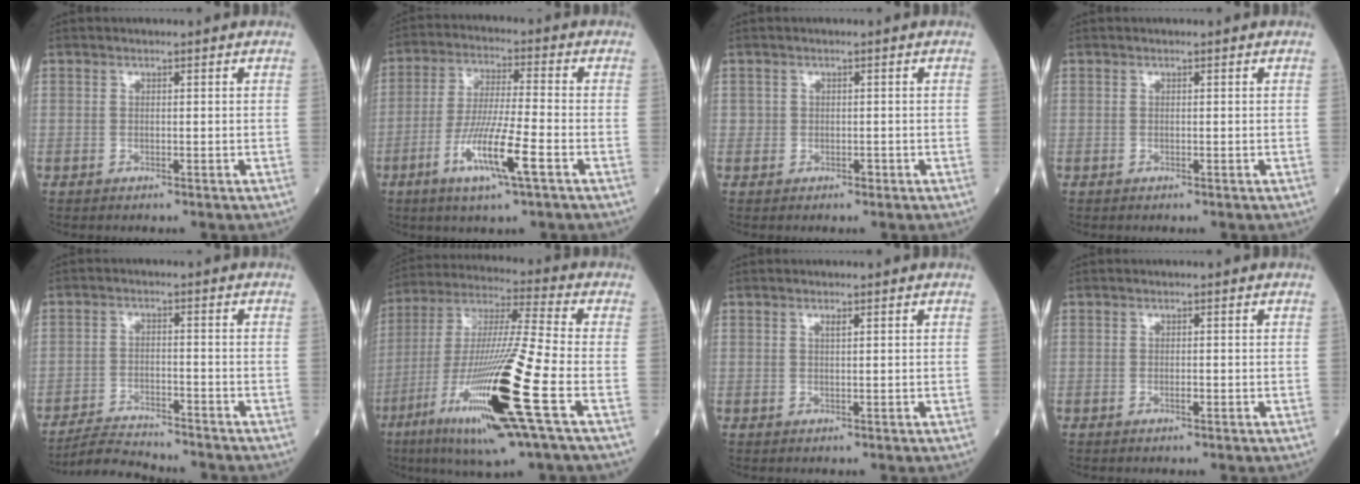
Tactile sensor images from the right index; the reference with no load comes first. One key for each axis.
{"total": 10.5, "fx": -4.5, "fy": 0.3, "fz": 9.5, "tx": -0.186, "ty": -0.014, "tz": -0.083}
{"total": 0.9, "fx": -0.2, "fy": 0.9, "fz": 0.2, "tx": -0.001, "ty": 0.004, "tz": -0.001}
{"total": 0.0}
{"total": 7.8, "fx": -7.6, "fy": 0.1, "fz": 1.9, "tx": -0.031, "ty": -0.010, "tz": -0.129}
{"total": 22.0, "fx": -8.1, "fy": 0.2, "fz": 20.4, "tx": -0.404, "ty": -0.037, "tz": -0.151}
{"total": 0.7, "fx": 0.4, "fy": 0.0, "fz": 0.5, "tx": -0.014, "ty": 0.000, "tz": 0.008}
{"total": 0.6, "fx": -0.2, "fy": 0.1, "fz": 0.5, "tx": -0.012, "ty": 0.001, "tz": -0.001}